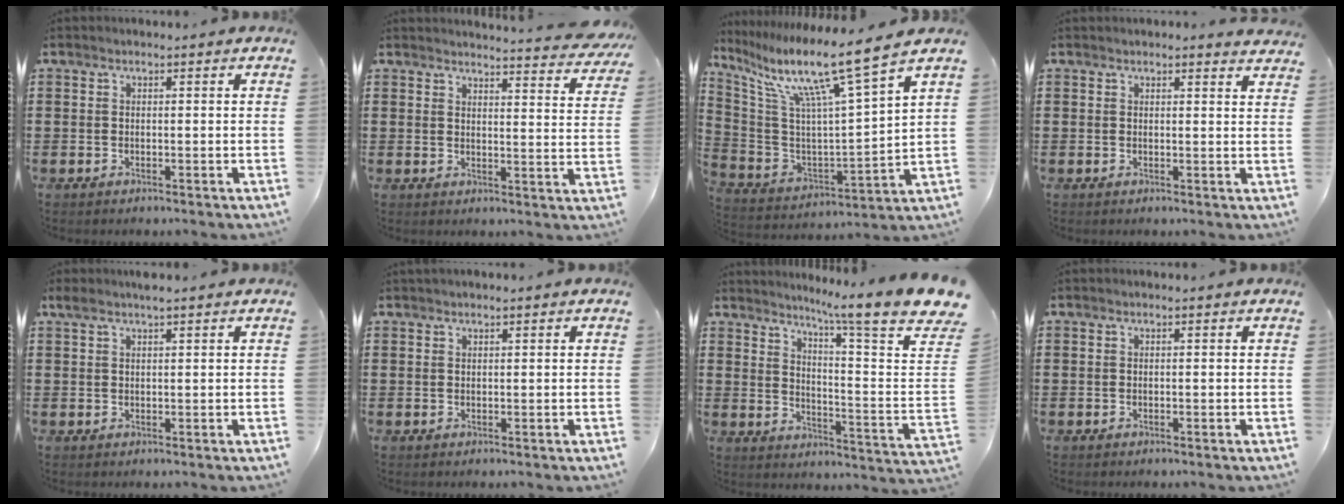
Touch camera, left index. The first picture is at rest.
{"total": 3.7, "force": [3.6, -0.1, 0.8], "torque": [-0.022, -0.023, 0.062]}
{"total": 12.1, "force": [8.5, -0.3, 8.6], "torque": [-0.187, -0.061, 0.129]}
{"total": 1.5, "force": [1.4, 0.4, 0.1], "torque": [-0.006, 0.002, 0.028]}
{"total": 1.9, "force": [1.3, 0.2, 1.4], "torque": [-0.028, 0.001, 0.025]}
{"total": 0.7, "force": [0.5, 0.0, 0.5], "torque": [-0.011, -0.001, 0.010]}
{"total": 9.1, "force": [7.2, -1.0, 5.5], "torque": [-0.117, -0.063, 0.111]}
{"total": 0.0}